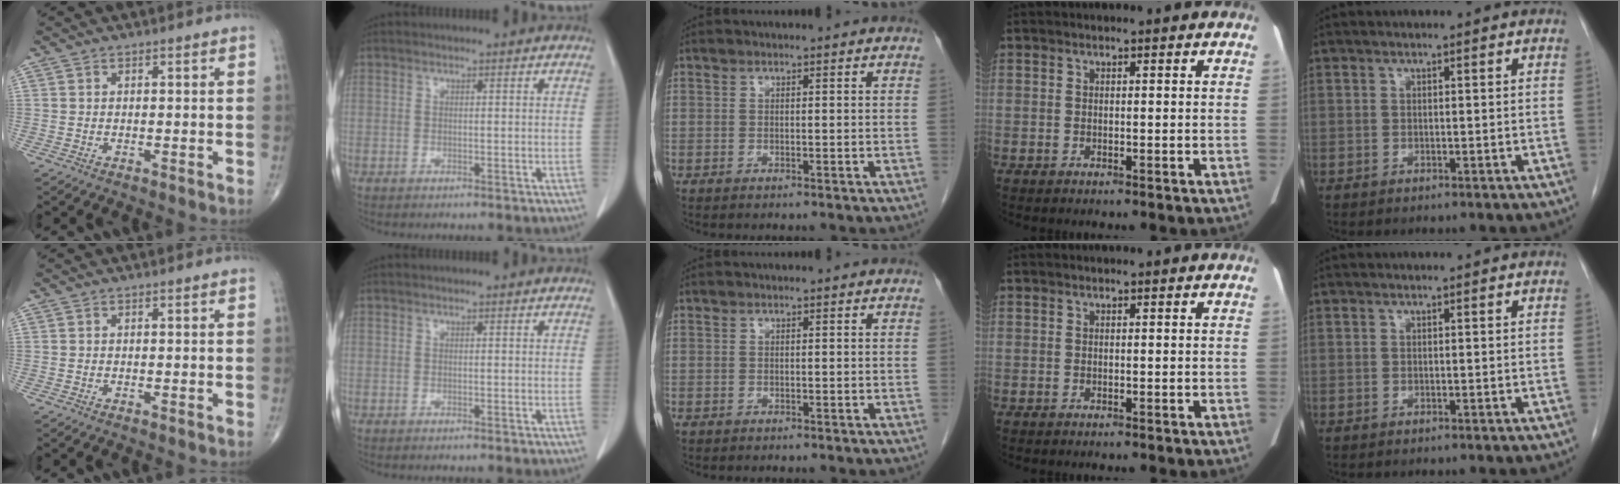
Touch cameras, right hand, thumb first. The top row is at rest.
{}